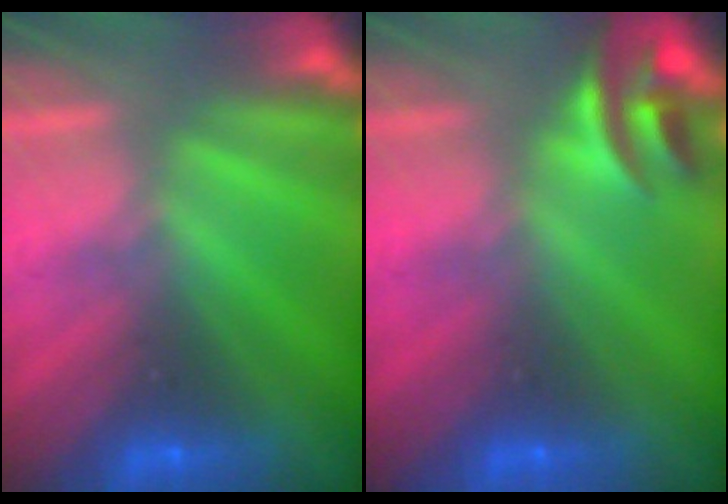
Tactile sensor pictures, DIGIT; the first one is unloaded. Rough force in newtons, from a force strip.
{"total": 2.9}